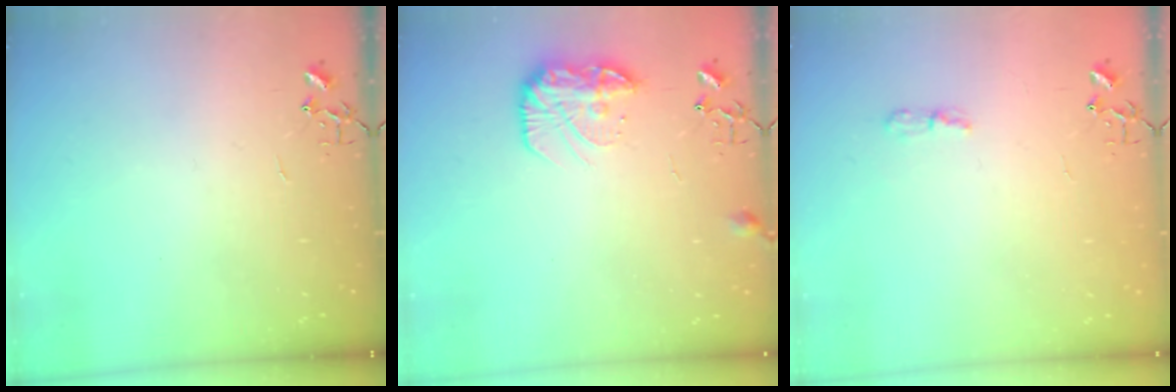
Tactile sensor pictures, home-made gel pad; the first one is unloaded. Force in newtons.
{"total": 12.8, "press": 12.8, "slide": 0.7}
{"total": 4.7, "press": 4.7, "slide": 0.7}